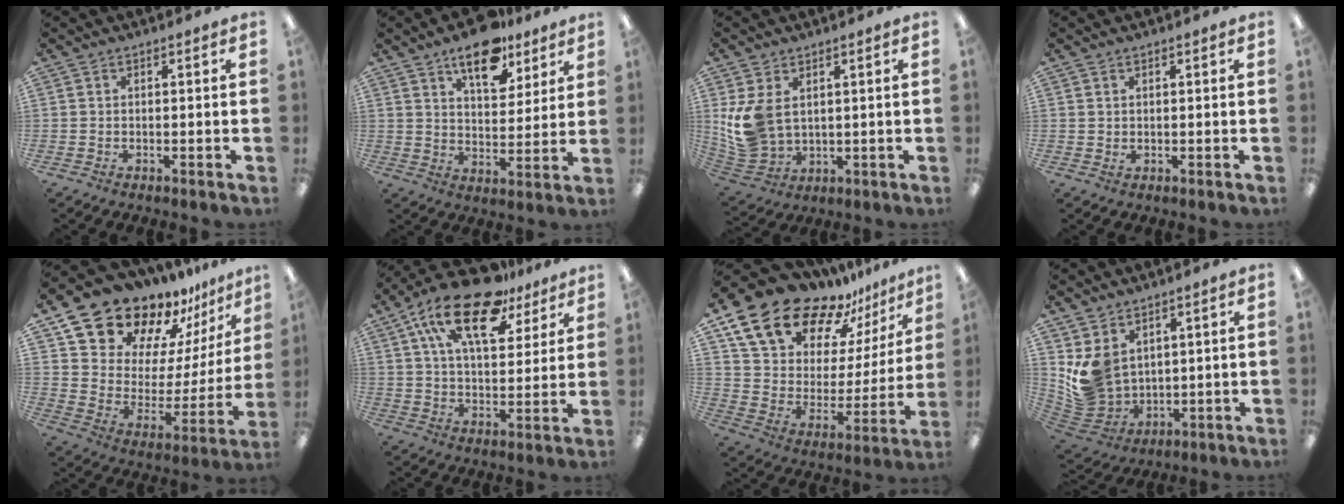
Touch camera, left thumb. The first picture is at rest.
{"total": 13.8, "force": [9.7, 6.6, 7.2], "torque": [-0.096, -0.051, 0.168]}
{"total": 10.7, "force": [2.5, 7.9, 6.8], "torque": [-0.161, -0.002, 0.050]}
{"total": 0.9, "force": [0.6, 0.7, 0.3], "torque": [0.002, -0.002, 0.009]}
{"total": 18.7, "force": [16.5, 8.1, 3.5], "torque": [-0.085, -0.139, 0.303]}
{"total": 20.7, "force": [12.6, 9.4, 13.4], "torque": [-0.231, -0.055, 0.218]}
{"total": 20.6, "force": [16.5, 10.6, 6.5], "torque": [-0.135, -0.117, 0.308]}
{"total": 9.5, "force": [3.6, 8.0, 3.7], "torque": [-0.094, -0.024, 0.079]}